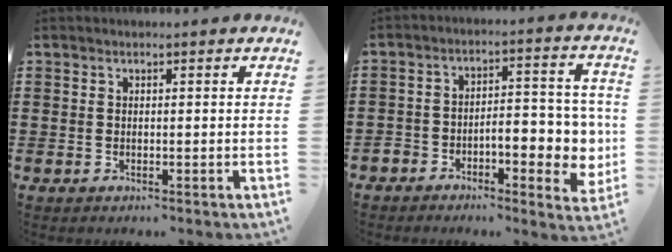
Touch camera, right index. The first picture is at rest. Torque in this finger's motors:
{"motor_torque": [2.14, 0.00, 0.72, 0.09]}